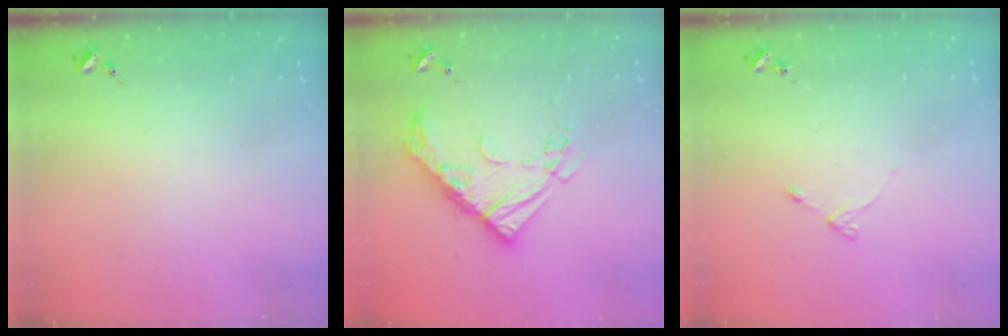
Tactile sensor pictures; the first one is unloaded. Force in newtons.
{"total": 17.2, "press": 17.1, "slide": 1.6}
{"total": 4.3, "press": 4.2, "slide": 0.5}